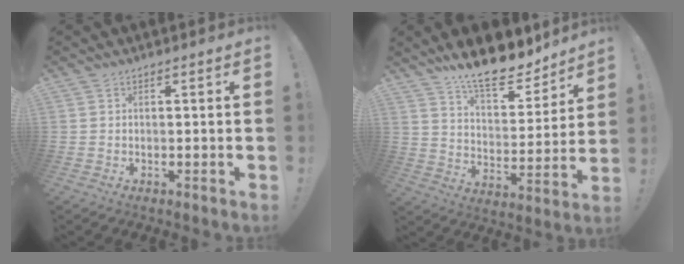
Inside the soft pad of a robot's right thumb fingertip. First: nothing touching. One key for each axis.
{"total": 15.5, "fx": 12.6, "fy": 5.3, "fz": 7.2, "tx": -0.118, "ty": -0.089, "tz": 0.220}